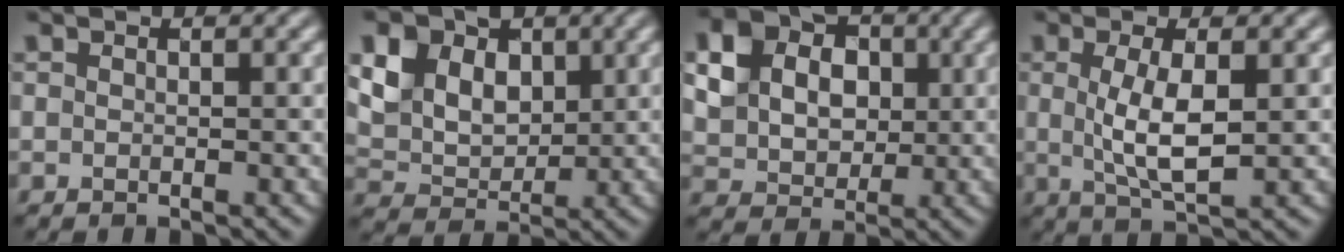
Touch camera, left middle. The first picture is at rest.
{"total": 8.6, "force": [3.7, 6.4, 4.6], "torque": [-0.107, 0.010, 0.062]}
{"total": 9.5, "force": [2.7, 7.6, 5.1], "torque": [-0.119, 0.027, 0.054]}
{"total": 4.4, "force": [0.4, 1.3, 4.2], "torque": [-0.088, -0.002, 0.011]}